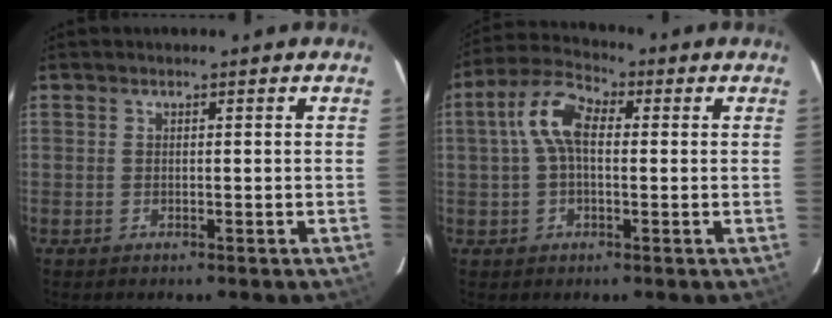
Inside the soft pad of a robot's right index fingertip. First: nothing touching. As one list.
[{"total": 8.3, "force": [0.9, 4.4, 7.0], "torque": [-0.147, 0.027, 0.014]}]